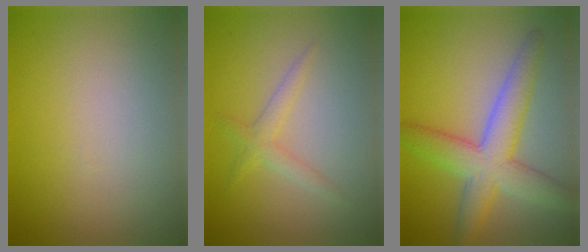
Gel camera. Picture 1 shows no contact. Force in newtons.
{"total": 1.6, "press": 1.6, "slide": 0.1}
{"total": 6.2, "press": 6.2, "slide": 0.2}